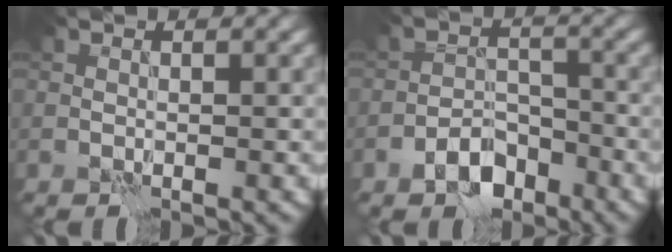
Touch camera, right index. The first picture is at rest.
{"total": 4.4, "force": [-2.9, 2.4, 2.3], "torque": [-0.032, 0.004, -0.055]}